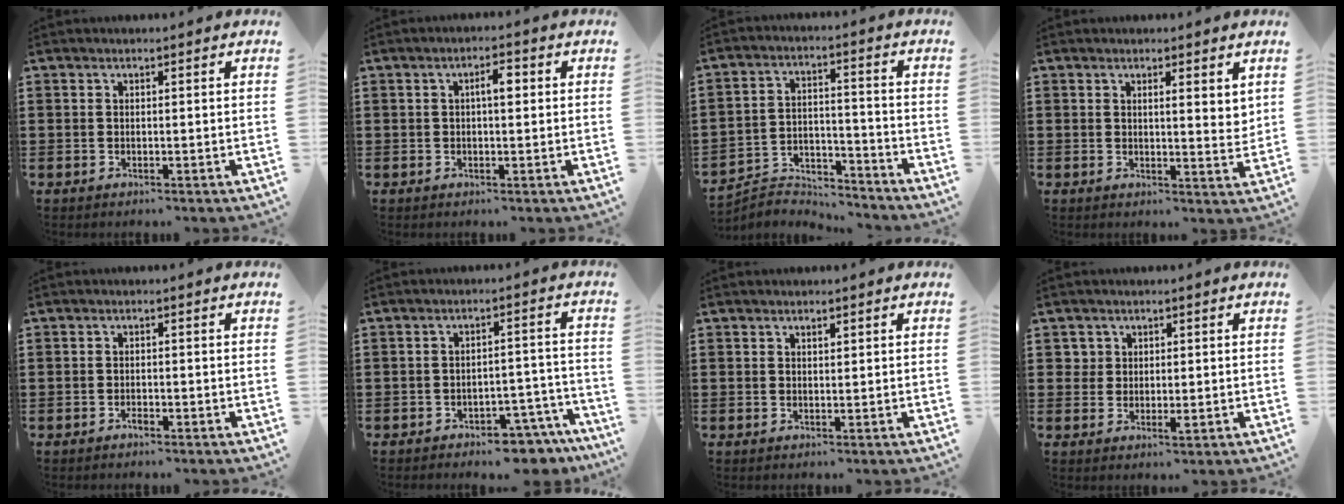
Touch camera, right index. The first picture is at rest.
{"total": 2.9, "force": [0.3, 0.9, 2.7], "torque": [-0.045, 0.003, 0.001]}
{"total": 5.0, "force": [-4.9, 0.9, 0.2], "torque": [-0.015, 0.012, -0.103]}
{"total": 2.3, "force": [1.5, 0.5, 1.7], "torque": [-0.029, 0.001, 0.024]}
{"total": 1.0, "force": [-0.8, 0.3, 0.5], "torque": [-0.013, -0.003, -0.016]}
{"total": 4.4, "force": [-4.0, 0.9, 1.5], "torque": [-0.025, 0.010, -0.078]}
{"total": 0.7, "force": [0.6, 0.3, 0.3], "torque": [-0.006, 0.002, 0.011]}
{"total": 2.0, "force": [0.6, 1.6, 1.0], "torque": [-0.024, 0.006, 0.011]}